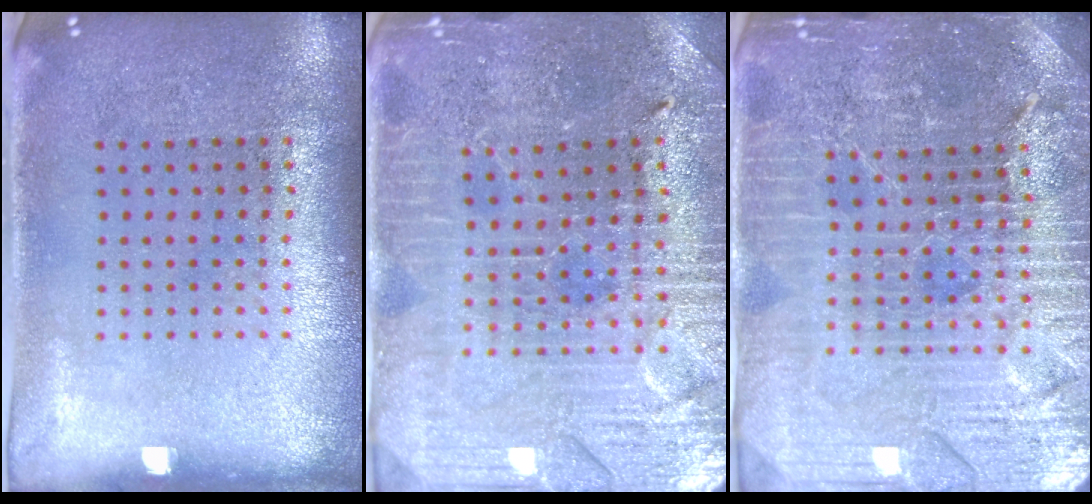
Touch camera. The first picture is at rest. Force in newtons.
{"total": 3.3, "press": 3.3, "slide": 0.5}
{"total": 5.0, "press": 4.6, "slide": 1.9}